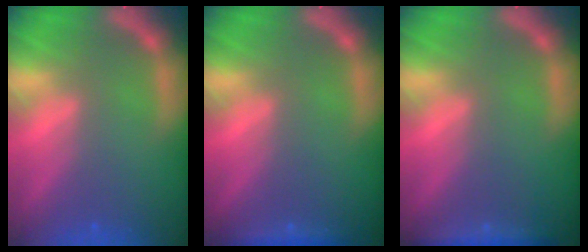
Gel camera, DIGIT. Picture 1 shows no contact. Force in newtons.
{"total": 1.4}
{"total": 2.4}